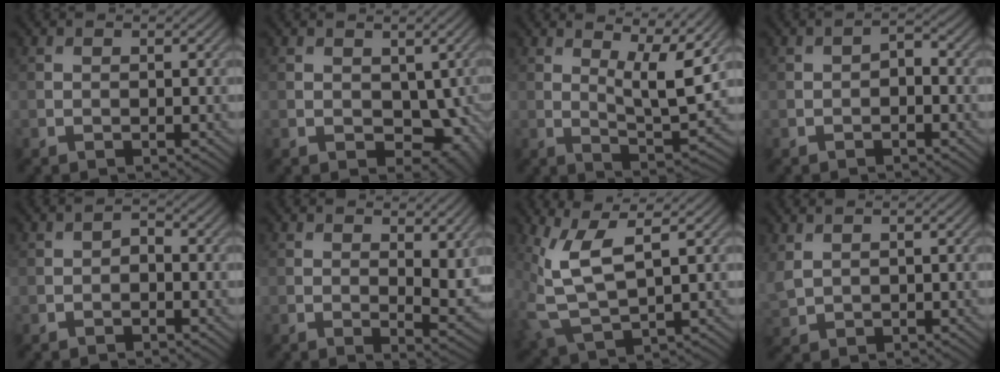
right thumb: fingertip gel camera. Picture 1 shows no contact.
{"total": 6.6, "force": [-0.6, 4.5, 4.7], "torque": [-0.073, -0.024, -0.001]}
{"total": 7.5, "force": [3.7, 1.6, 6.3], "torque": [-0.109, -0.003, 0.066]}
{"total": 1.5, "force": [-0.6, 0.9, 1.0], "torque": [-0.018, 0.003, -0.016]}
{"total": 1.2, "force": [-0.6, 0.8, 0.7], "torque": [-0.013, 0.004, -0.016]}
{"total": 5.0, "force": [1.5, 2.0, 4.3], "torque": [-0.066, -0.011, 0.027]}
{"total": 8.2, "force": [2.1, 3.3, 7.2], "torque": [-0.185, 0.002, 0.045]}
{"total": 2.6, "force": [1.3, 1.6, 1.6], "torque": [-0.054, 0.003, 0.031]}